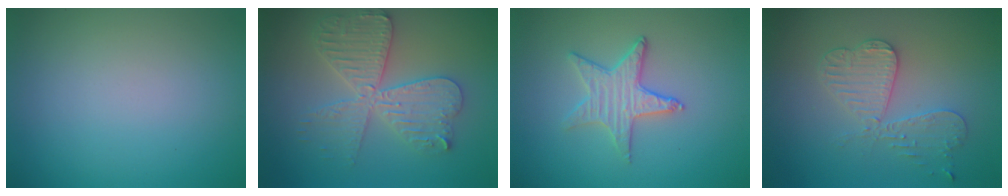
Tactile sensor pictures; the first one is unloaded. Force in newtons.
{"total": 5.5, "press": 5.5, "slide": 0.8}
{"total": 2.8, "press": 2.7, "slide": 0.7}
{"total": 3.4, "press": 3.4, "slide": 0.6}